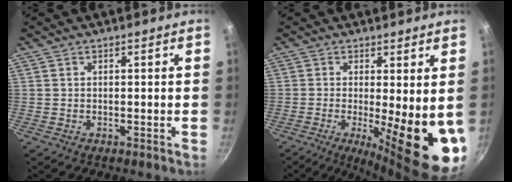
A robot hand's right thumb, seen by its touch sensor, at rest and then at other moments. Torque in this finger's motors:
{"motor_torque": [-0.15, 1.40, 1.77, -0.32, 0.16]}